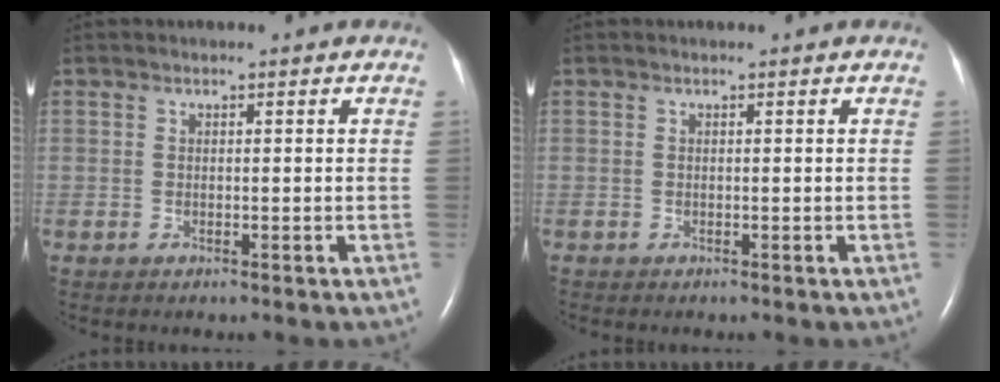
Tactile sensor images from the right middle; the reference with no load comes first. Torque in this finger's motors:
{"motor_torque": [-0.35, 0.14, -0.04, 0.01]}